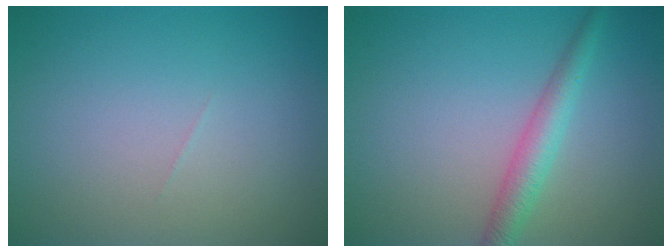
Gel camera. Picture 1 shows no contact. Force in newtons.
{"total": 2.8, "press": 2.8, "slide": 0.0}